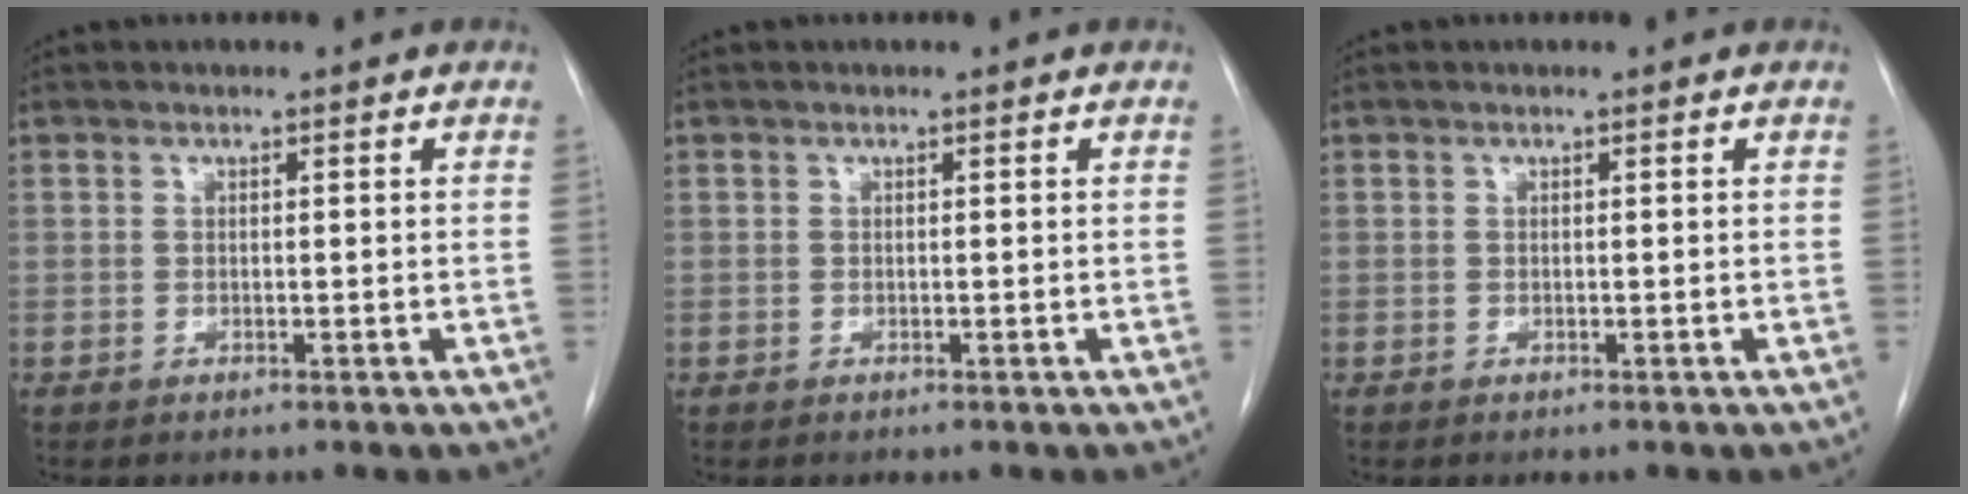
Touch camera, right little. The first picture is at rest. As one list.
[{"total": 0.0}, {"total": 0.0}]